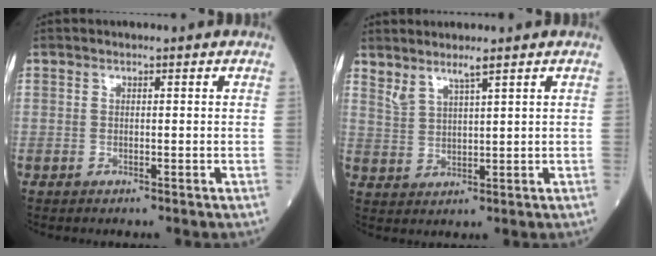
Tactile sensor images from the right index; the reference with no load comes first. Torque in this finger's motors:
{"motor_torque": [-0.10, 0.19, 0.01, 0.02]}